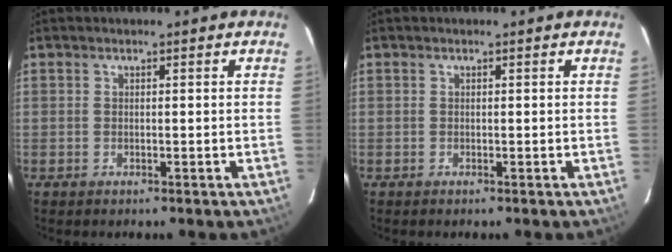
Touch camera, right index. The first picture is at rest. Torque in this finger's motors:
{"motor_torque": [0.07, -0.09, 0.01, 0.00]}